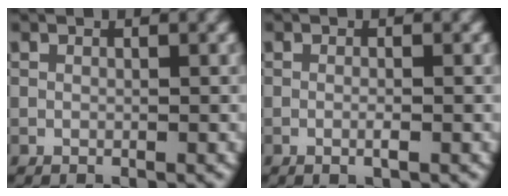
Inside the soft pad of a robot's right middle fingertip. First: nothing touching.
{"total": 0.9, "force": [-0.3, 0.1, 0.9], "torque": [-0.016, -0.002, -0.007]}